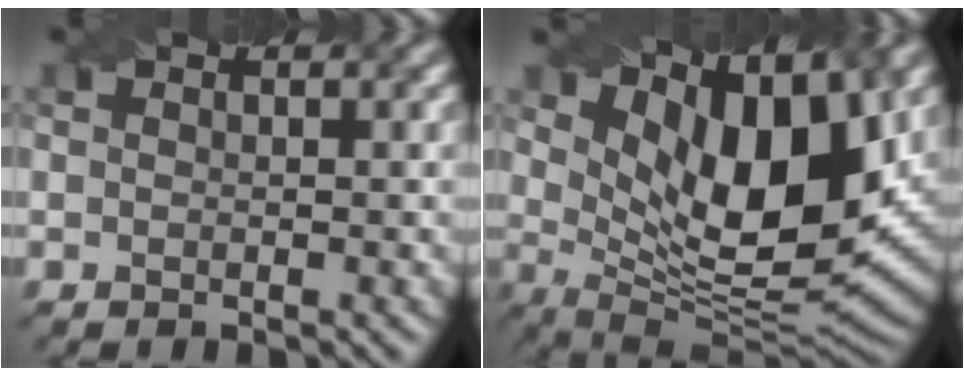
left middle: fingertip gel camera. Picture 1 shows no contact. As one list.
[{"total": 12.6, "force": [4.9, 5.3, 10.3], "torque": [-0.166, -0.006, 0.089]}]